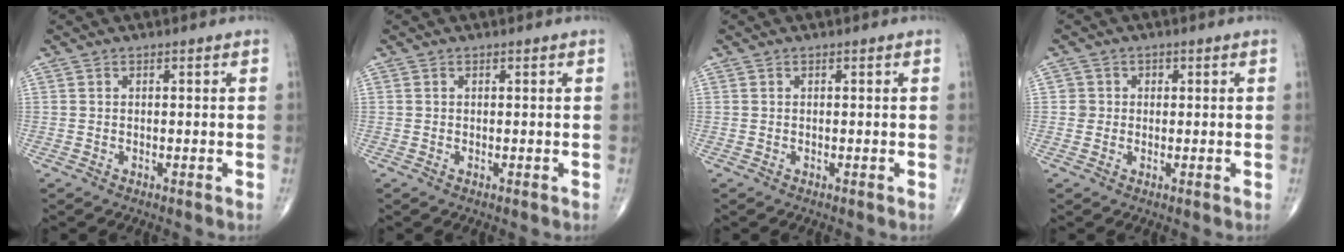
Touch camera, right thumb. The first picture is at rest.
{"total": 0.0}
{"total": 0.0}
{"total": 2.2, "force": [0.1, 2.2, 0.0], "torque": [0.019, 0.007, -0.002]}